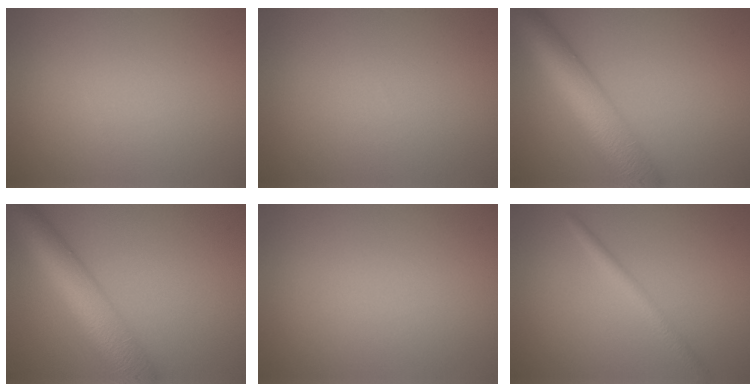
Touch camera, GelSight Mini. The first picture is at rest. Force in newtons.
{"total": 0.0}
{"total": 8.6, "press": 8.6, "slide": 0.3}
{"total": 8.6, "press": 8.6, "slide": 0.3}
{"total": 0.0}
{"total": 2.1, "press": 2.1, "slide": 0.1}